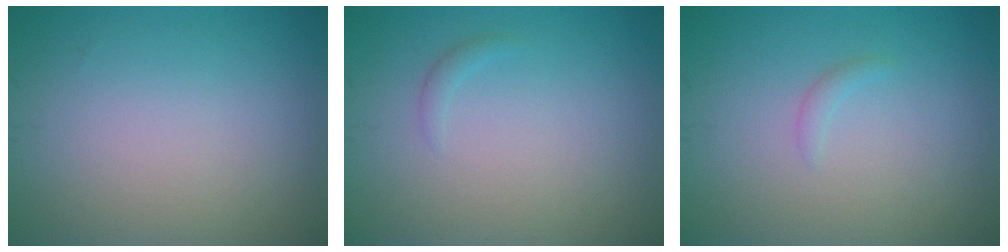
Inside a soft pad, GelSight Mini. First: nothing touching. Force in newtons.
{"total": 0.6, "press": 0.6, "slide": 0.0}
{"total": 0.7, "press": 0.7, "slide": 0.1}